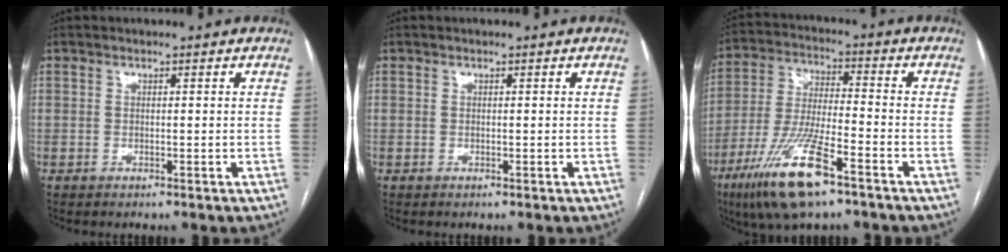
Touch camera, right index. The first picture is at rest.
{"total": 0.0}
{"total": 14.2, "force": [-8.4, 2.4, 11.3], "torque": [-0.235, -0.025, -0.152]}